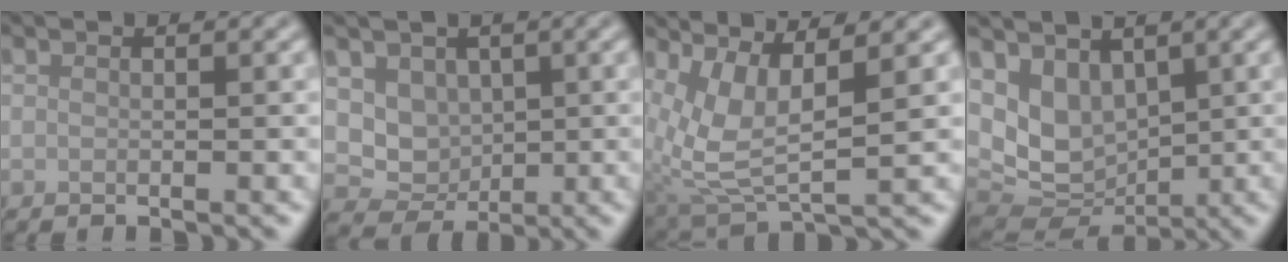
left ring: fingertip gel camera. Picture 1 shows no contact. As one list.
[{"total": 3.3, "force": [0.5, 2.8, 1.7], "torque": [-0.024, -0.010, 0.013]}, {"total": 6.0, "force": [2.2, 1.9, 5.2], "torque": [-0.121, -0.002, 0.050]}, {"total": 5.5, "force": [1.9, 3.9, 3.5], "torque": [-0.073, -0.018, 0.036]}]